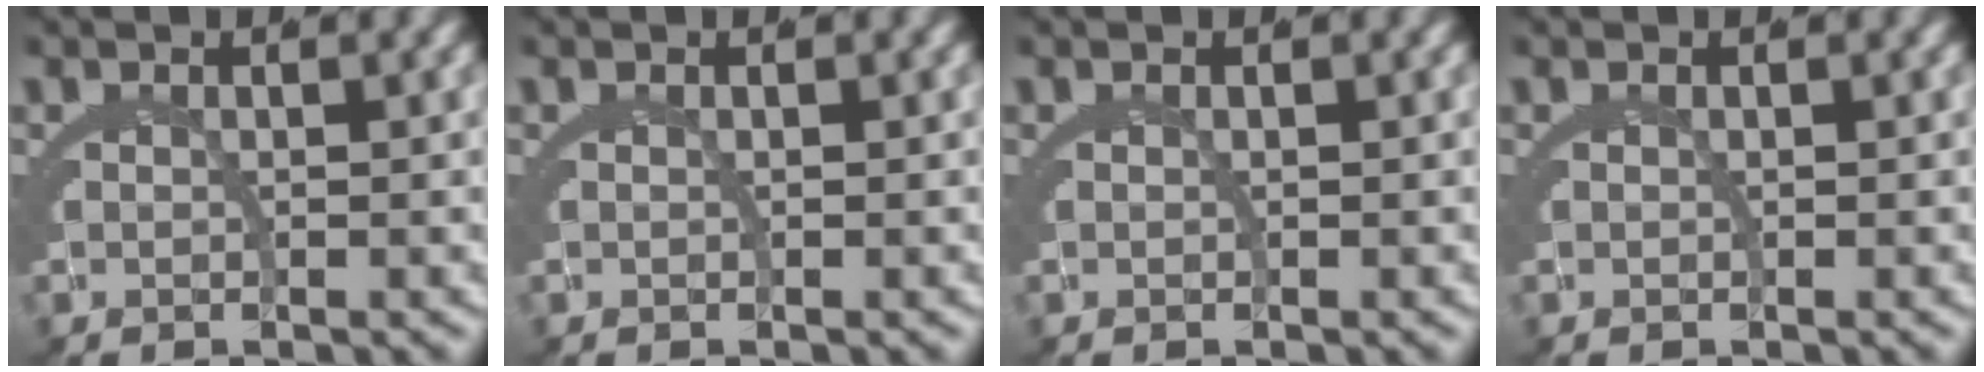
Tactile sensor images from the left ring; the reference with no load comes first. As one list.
[{"total": 0.0}, {"total": 0.0}, {"total": 0.0}]